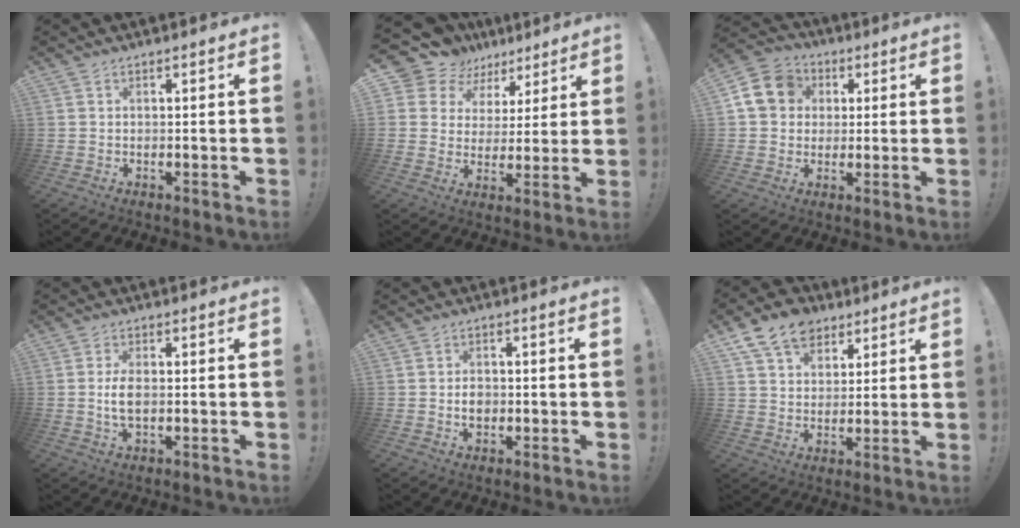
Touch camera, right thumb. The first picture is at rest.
{"total": 9.4, "force": [5.8, 7.2, 2.0], "torque": [-0.049, -0.044, 0.118]}
{"total": 12.5, "force": [2.6, 10.9, 5.6], "torque": [-0.086, 0.008, 0.057]}
{"total": 4.9, "force": [-0.5, 2.3, 4.3], "torque": [-0.088, -0.005, -0.013]}
{"total": 3.5, "force": [-0.9, 2.7, 2.0], "torque": [-0.026, 0.005, -0.016]}
{"total": 12.4, "force": [6.9, 9.0, 5.0], "torque": [-0.082, -0.032, 0.135]}